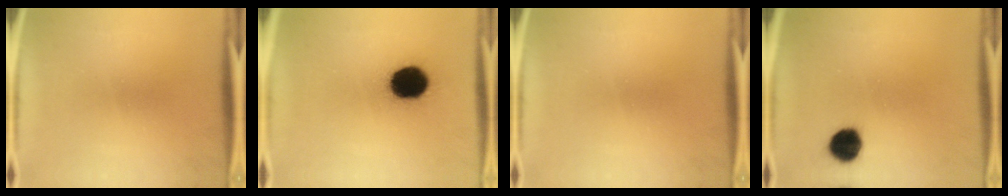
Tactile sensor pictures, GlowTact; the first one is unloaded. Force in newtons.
{"total": 14.4}
{"total": 0.0}
{"total": 6.9}